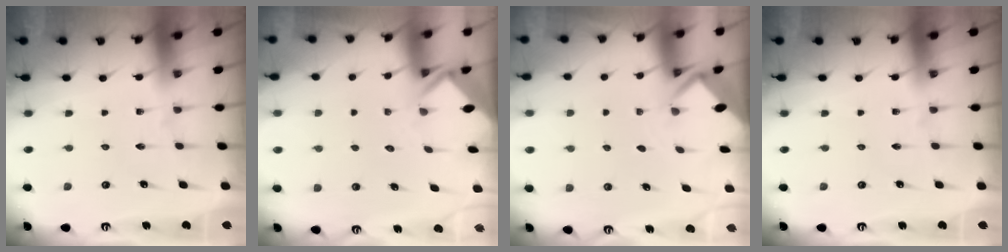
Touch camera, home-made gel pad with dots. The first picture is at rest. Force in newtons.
{"total": 2.7, "press": 2.7, "slide": 0.1}
{"total": 2.2, "press": 2.2, "slide": 0.2}
{"total": 0.0}